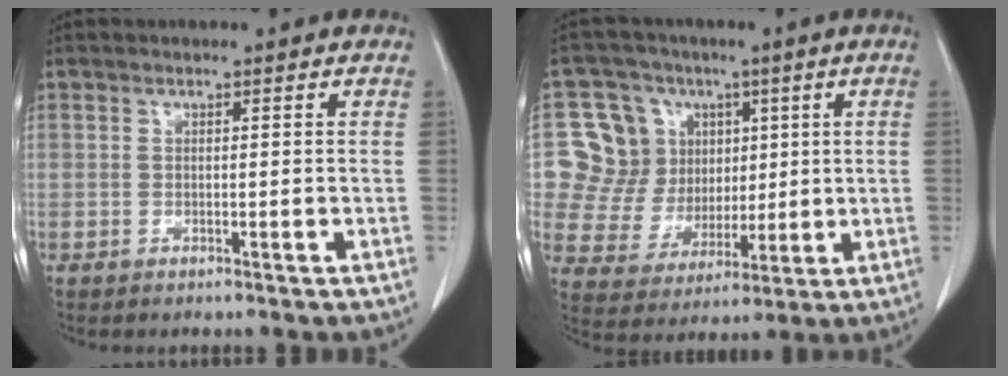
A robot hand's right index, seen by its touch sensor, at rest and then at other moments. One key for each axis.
{"total": 11.5, "fx": 3.5, "fy": 10.4, "fz": 3.5, "tx": -0.070, "ty": 0.044, "tz": 0.073}